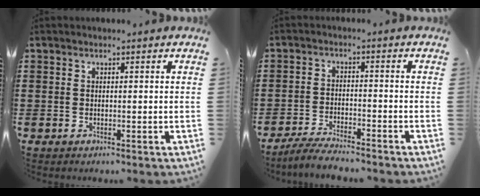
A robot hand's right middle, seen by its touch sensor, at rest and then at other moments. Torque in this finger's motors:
{"motor_torque": [0.45, 0.30, 0.26, 0.07]}